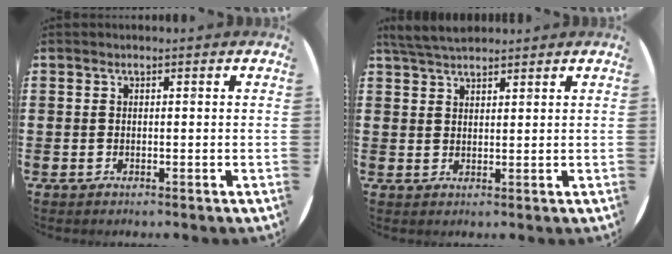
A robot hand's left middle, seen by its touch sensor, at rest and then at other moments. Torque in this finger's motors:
{"motor_torque": [0.58, -0.57, 0.07, 0.04]}